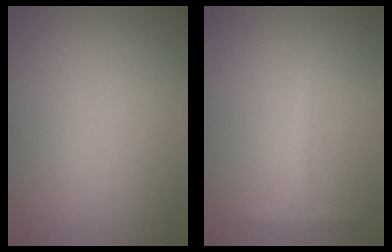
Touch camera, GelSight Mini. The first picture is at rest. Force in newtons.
{"total": 1.1, "press": 1.1, "slide": 0.1}